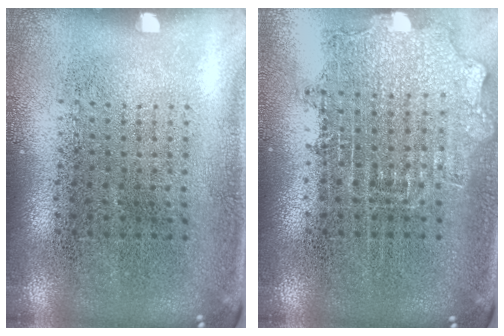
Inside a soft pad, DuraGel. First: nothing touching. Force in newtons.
{"total": 1.2, "press": 1.1, "slide": 0.5}